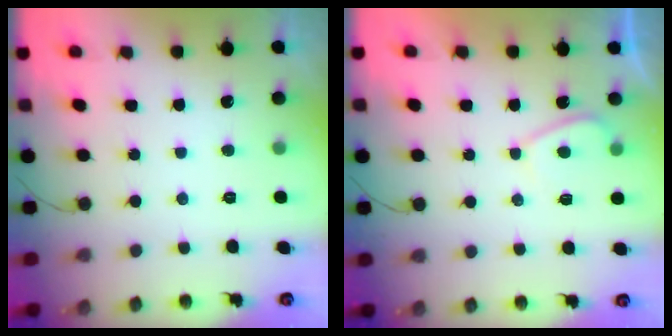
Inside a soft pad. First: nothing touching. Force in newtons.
{"total": 2.8, "press": 2.7, "slide": 0.7}